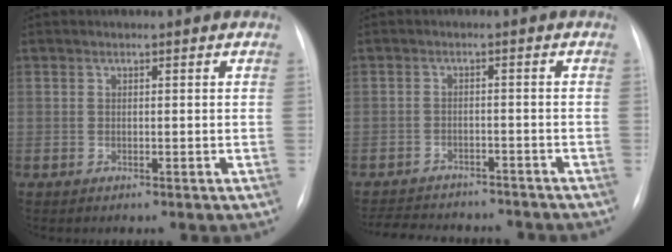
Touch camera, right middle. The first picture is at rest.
{"total": 12.8, "force": [-11.4, 4.2, 3.9], "torque": [-0.078, 0.007, -0.148]}